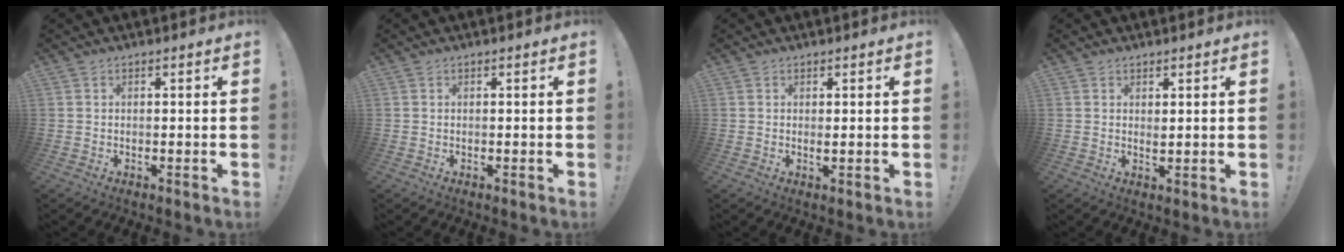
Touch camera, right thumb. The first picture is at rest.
{"total": 0.0}
{"total": 0.8, "force": [0.4, 0.3, 0.6], "torque": [-0.004, -0.006, 0.006]}
{"total": 1.2, "force": [1.0, 0.5, 0.6], "torque": [-0.005, -0.009, 0.016]}